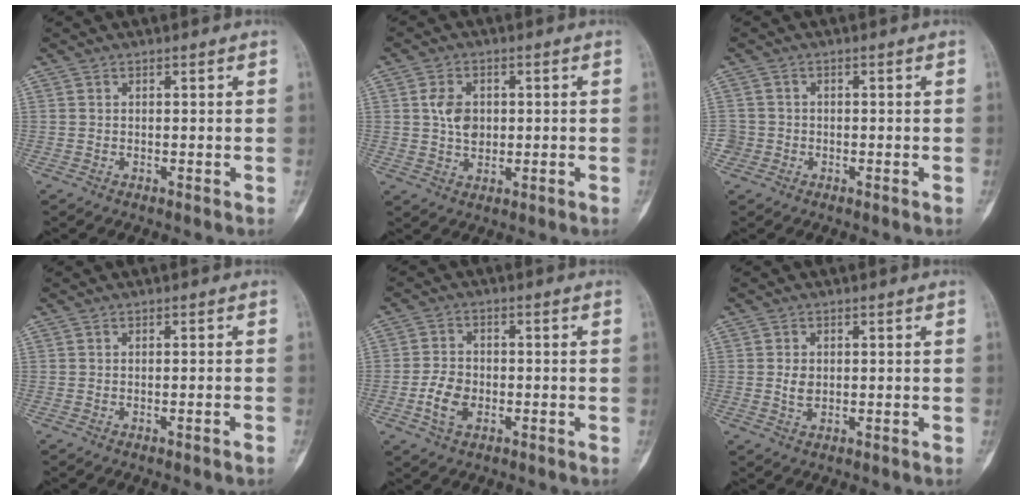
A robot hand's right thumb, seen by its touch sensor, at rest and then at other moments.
{"total": 4.3, "force": [0.5, 3.2, 2.8], "torque": [-0.037, -0.002, 0.010]}
{"total": 2.5, "force": [-1.1, 2.2, -0.1], "torque": [0.013, 0.010, -0.028]}
{"total": 1.2, "force": [-0.8, 0.0, 0.9], "torque": [-0.023, 0.006, -0.005]}
{"total": 5.7, "force": [-1.9, 3.8, 3.8], "torque": [-0.068, 0.008, -0.037]}
{"total": 2.5, "force": [0.0, 1.8, 1.8], "torque": [-0.028, -0.001, 0.003]}